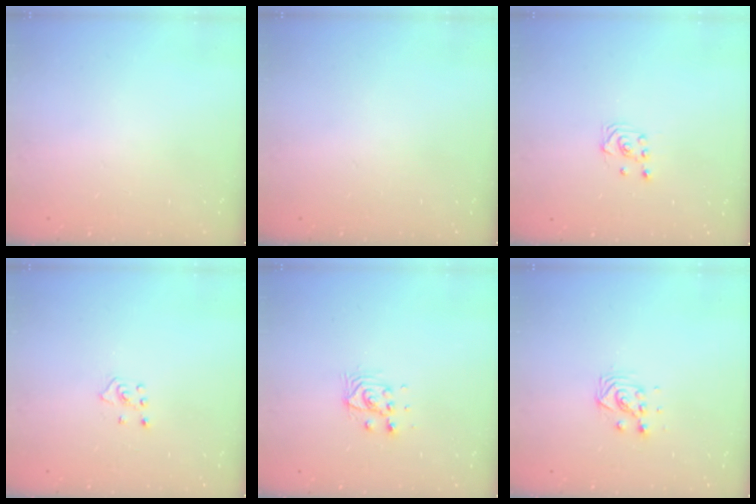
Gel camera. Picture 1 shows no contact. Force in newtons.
{"total": 0.0}
{"total": 2.9, "press": 2.6, "slide": 1.4}
{"total": 2.4, "press": 2.4, "slide": 0.5}
{"total": 5.4, "press": 5.4, "slide": 0.1}
{"total": 3.7, "press": 3.7, "slide": 0.3}